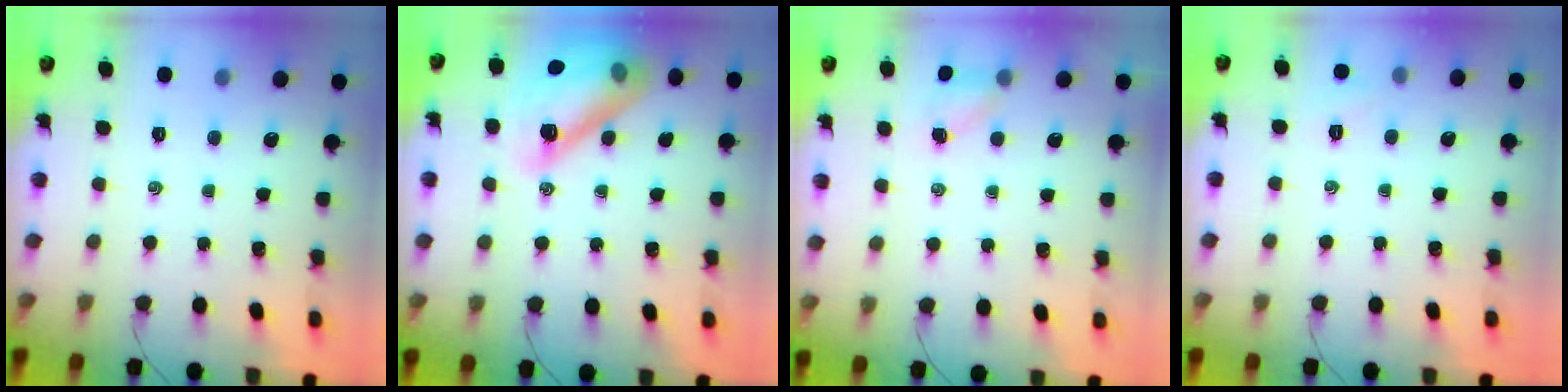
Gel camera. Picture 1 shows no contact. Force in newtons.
{"total": 18.1, "press": 18.0, "slide": 1.5}
{"total": 4.3, "press": 4.2, "slide": 1.1}
{"total": 4.5, "press": 4.3, "slide": 1.3}